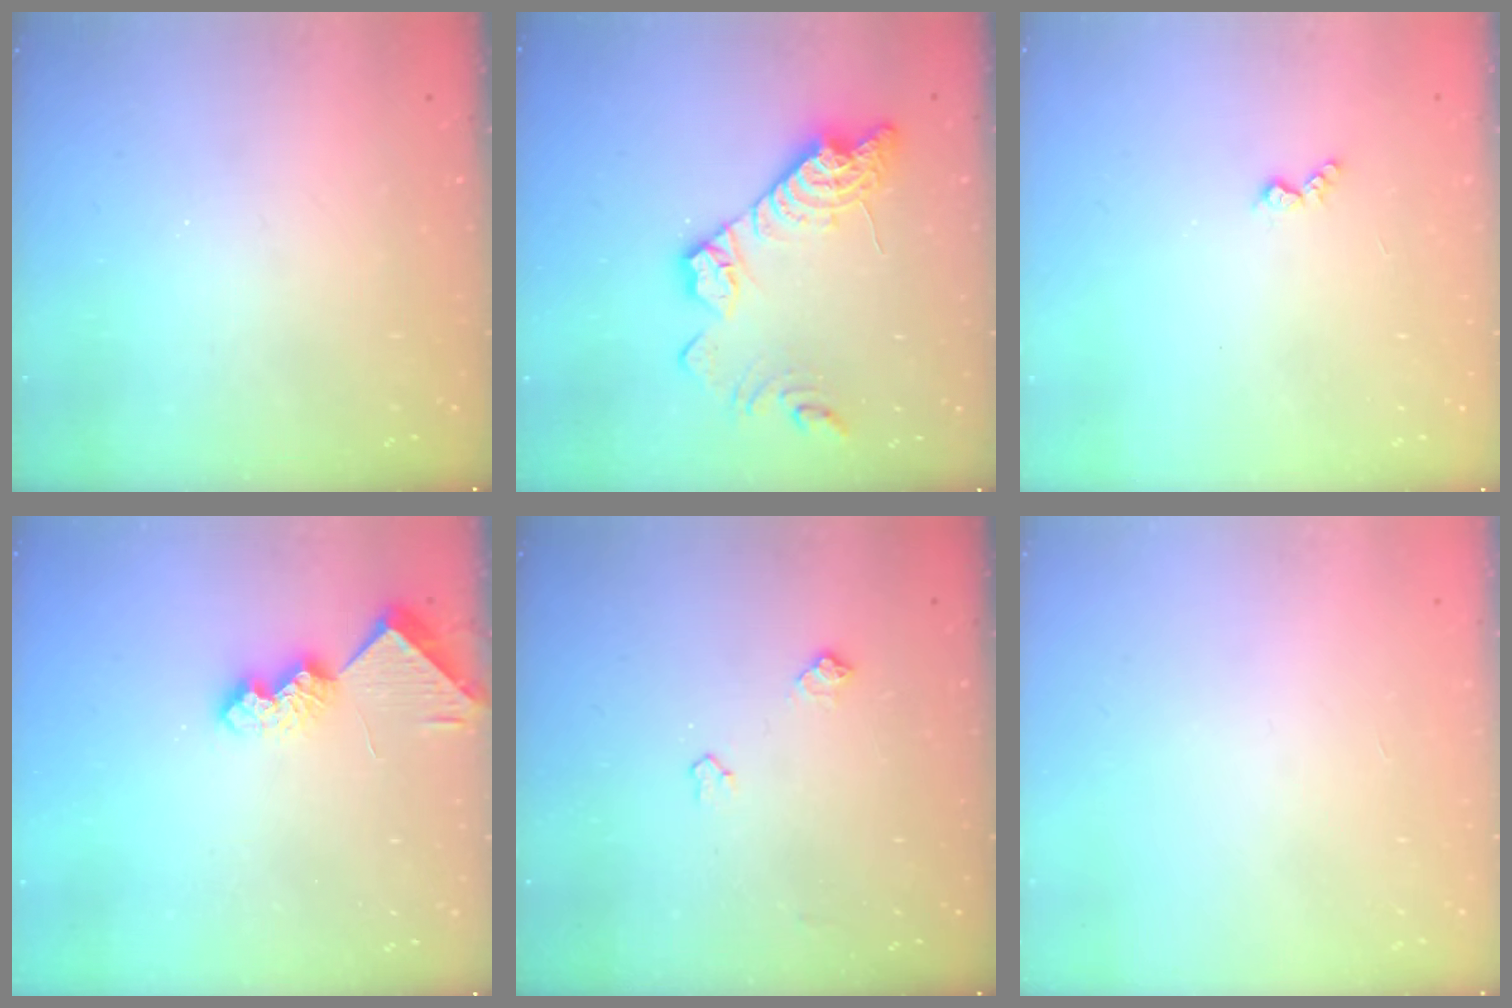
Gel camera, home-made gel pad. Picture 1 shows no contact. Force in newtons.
{"total": 17.0, "press": 16.9, "slide": 1.3}
{"total": 3.4, "press": 3.4, "slide": 0.5}
{"total": 7.9, "press": 7.8, "slide": 0.5}
{"total": 6.2, "press": 6.1, "slide": 0.6}
{"total": 0.0}